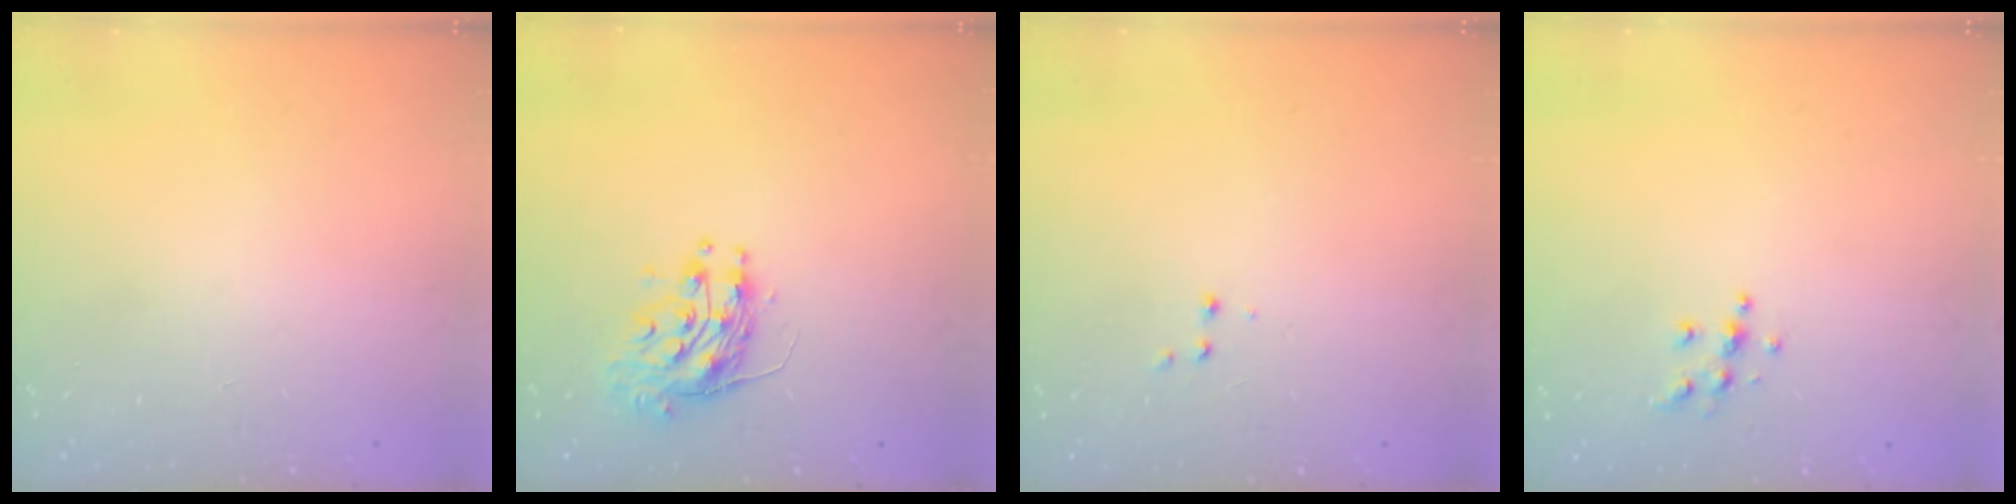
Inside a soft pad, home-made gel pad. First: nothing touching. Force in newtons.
{"total": 10.9, "press": 10.8, "slide": 0.8}
{"total": 2.6, "press": 2.5, "slide": 0.6}
{"total": 5.4, "press": 5.4, "slide": 0.3}